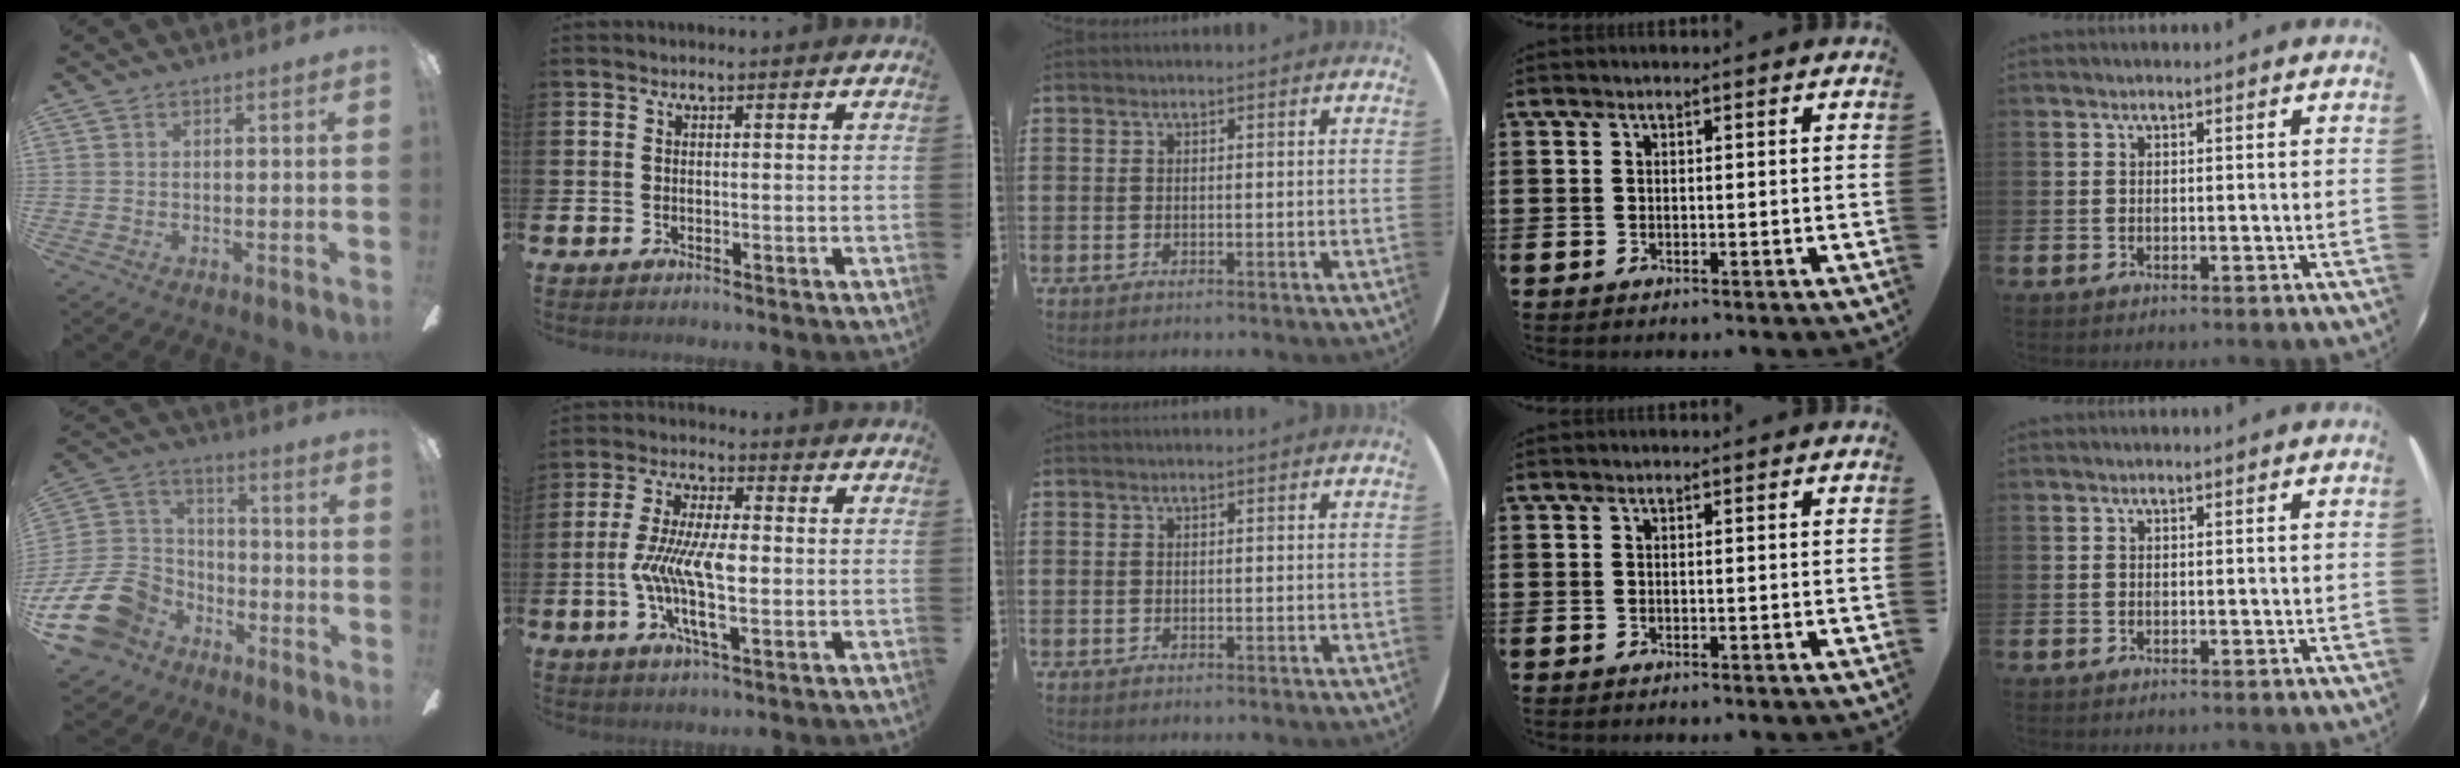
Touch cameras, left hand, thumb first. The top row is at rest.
{"thumb": {"total": 17.8, "force": [-8.8, 12.6, 8.9], "torque": [-0.206, 0.050, -0.148]}, "index": {"total": 8.2, "force": [-1.2, 2.8, 7.6], "torque": [-0.163, -0.002, -0.026]}}